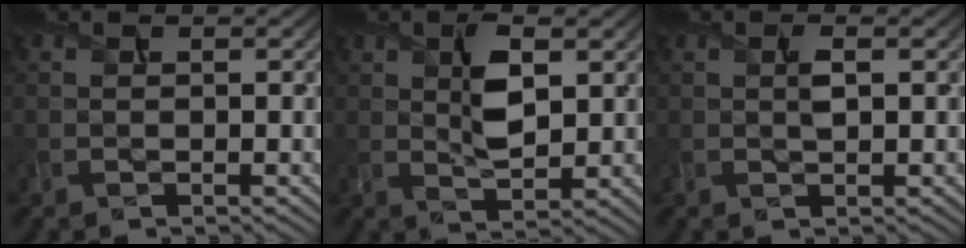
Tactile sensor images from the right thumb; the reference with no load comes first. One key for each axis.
{"total": 5.4, "fx": 1.5, "fy": 2.3, "fz": 4.7, "tx": -0.092, "ty": -0.005, "tz": 0.030}
{"total": 1.6, "fx": 0.3, "fy": 0.6, "fz": 1.5, "tx": -0.032, "ty": 0.000, "tz": 0.006}